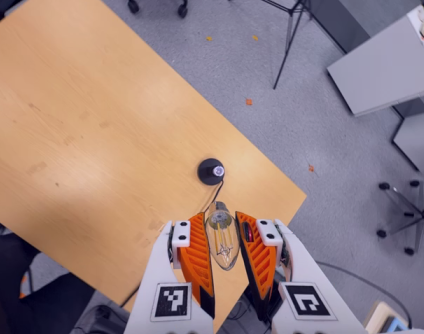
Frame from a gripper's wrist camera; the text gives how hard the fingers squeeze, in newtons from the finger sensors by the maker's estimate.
{"total": 11.5, "left": 11.8, "right": 11.3}